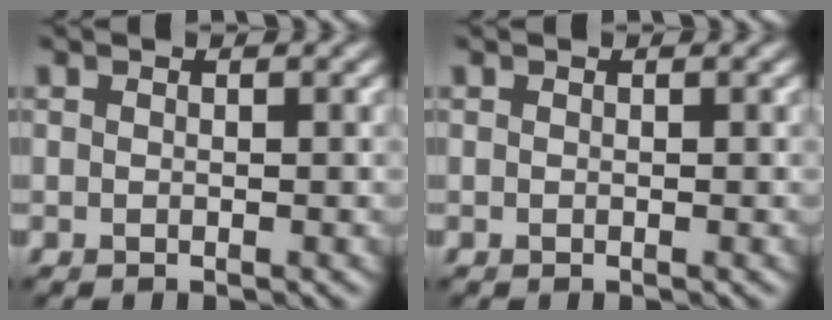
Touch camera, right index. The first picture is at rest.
{"total": 0.0}